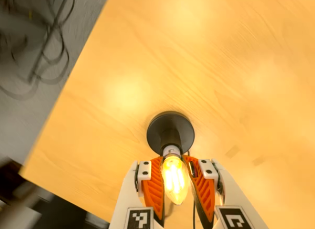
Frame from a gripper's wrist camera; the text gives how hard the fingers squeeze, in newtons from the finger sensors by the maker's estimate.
{"total": 24.7, "left": 27.1, "right": 22.3}